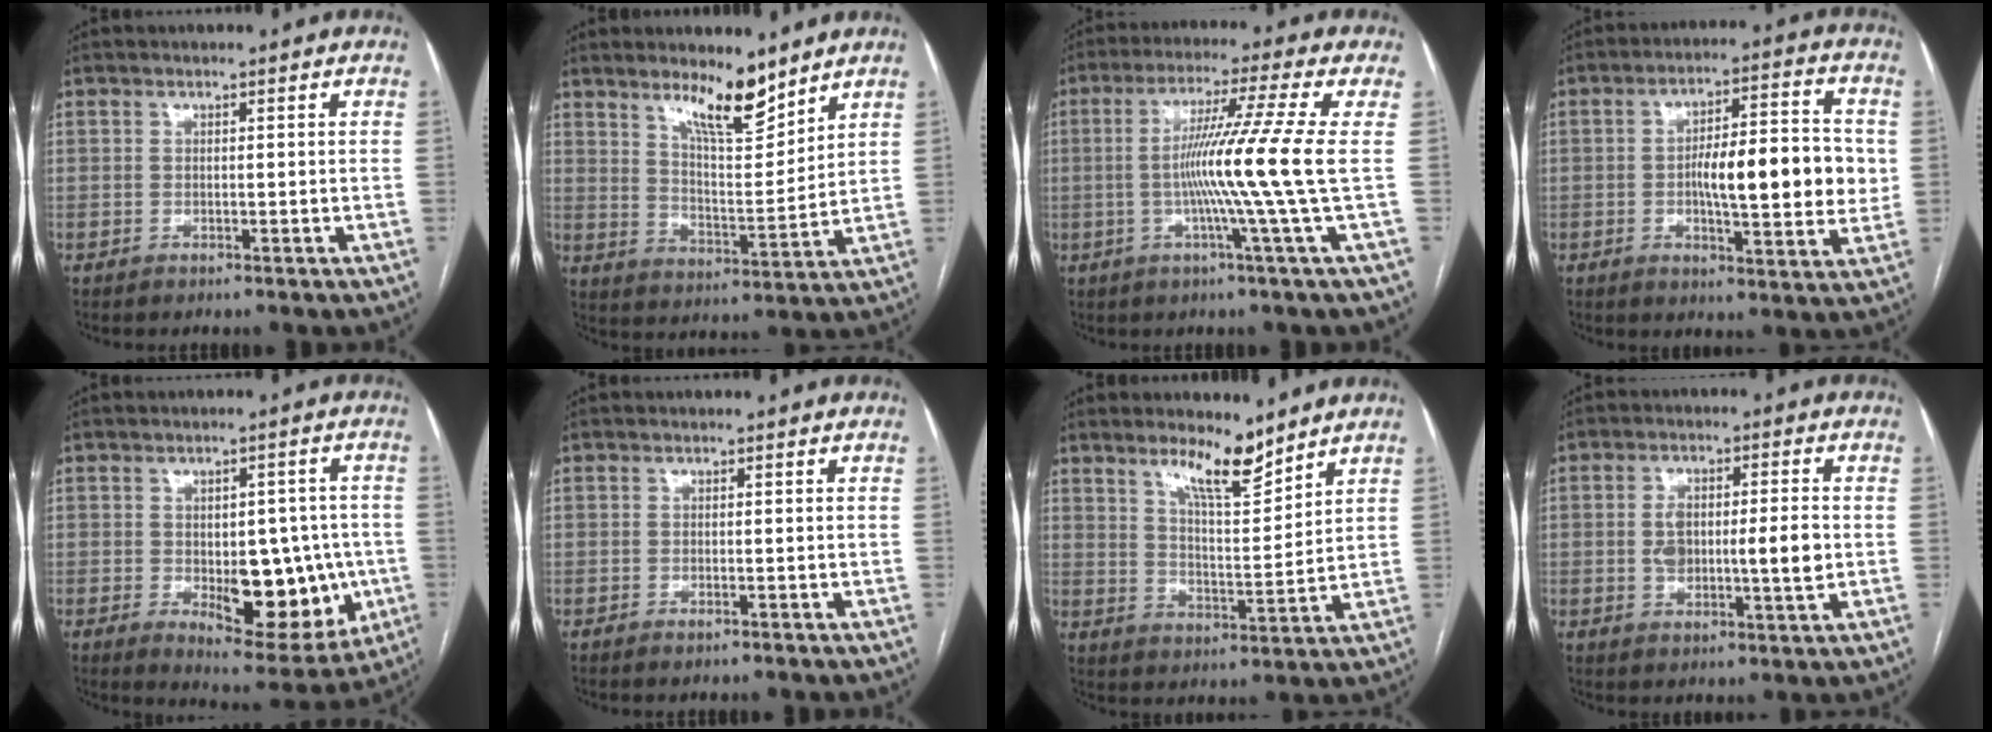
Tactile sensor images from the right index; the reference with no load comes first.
{"total": 9.5, "force": [7.3, 1.8, 5.8], "torque": [-0.101, -0.015, 0.132]}
{"total": 11.8, "force": [-0.9, -3.4, 11.2], "torque": [-0.196, -0.007, -0.014]}
{"total": 14.1, "force": [-0.1, 3.7, 13.6], "torque": [-0.204, 0.019, -0.001]}
{"total": 13.9, "force": [-2.6, 6.5, 12.0], "torque": [-0.143, 0.002, -0.016]}
{"total": 0.7, "force": [-0.5, 0.1, 0.4], "torque": [-0.005, 0.000, -0.005]}
{"total": 8.0, "force": [6.3, 1.3, 4.8], "torque": [-0.088, -0.013, 0.116]}
{"total": 8.8, "force": [-0.4, 2.8, 8.3], "torque": [-0.148, 0.009, -0.002]}